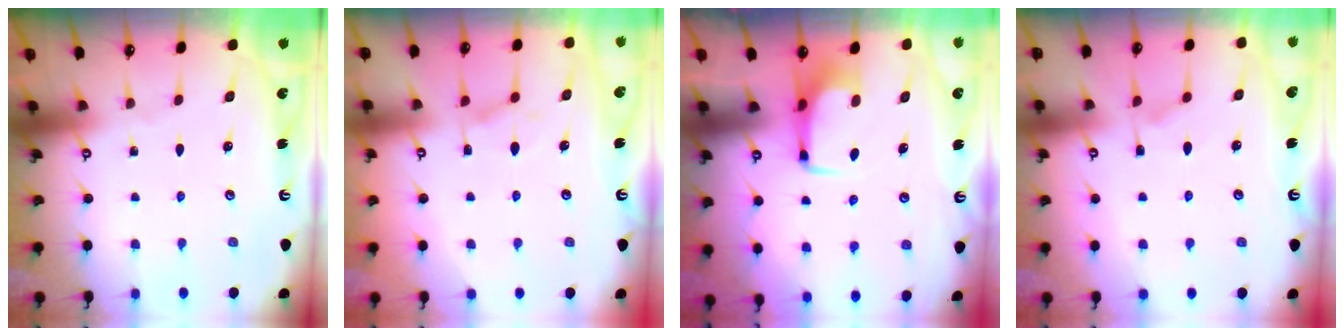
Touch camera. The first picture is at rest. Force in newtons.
{"total": 1.3, "press": 0.1, "slide": 1.3}
{"total": 3.5, "press": 3.5, "slide": 0.5}
{"total": 1.4, "press": 0.2, "slide": 1.4}